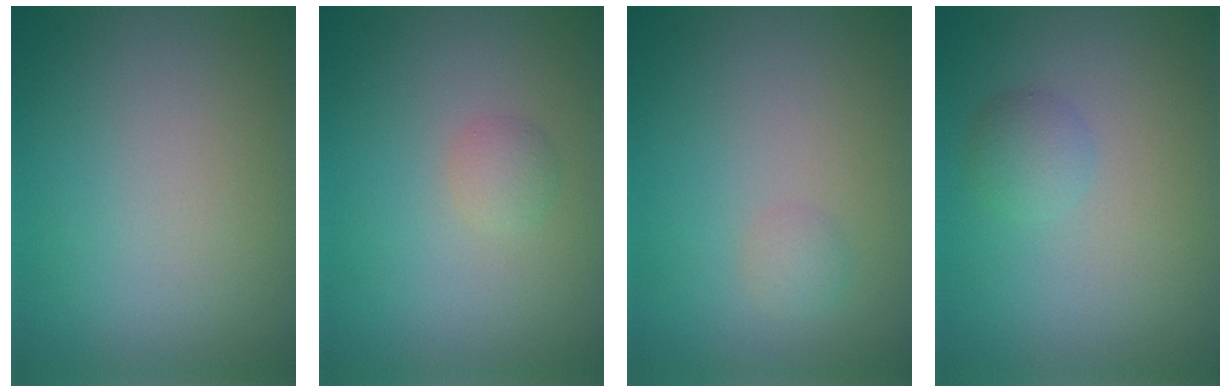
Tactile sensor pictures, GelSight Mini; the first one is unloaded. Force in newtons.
{"total": 1.1, "press": 1.1, "slide": 0.1}
{"total": 1.0, "press": 1.0, "slide": 0.0}
{"total": 1.7, "press": 1.7, "slide": 0.0}